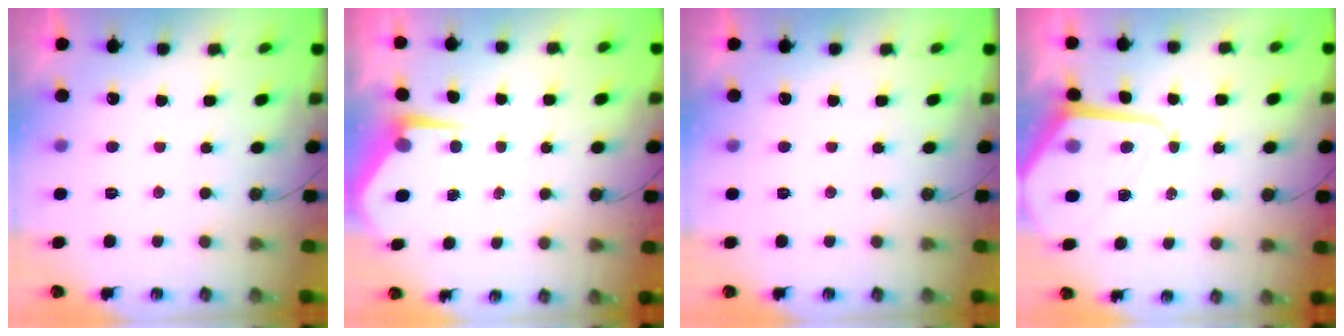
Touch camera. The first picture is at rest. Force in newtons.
{"total": 4.9, "press": 4.9, "slide": 0.2}
{"total": 0.0}
{"total": 10.4, "press": 10.4, "slide": 0.8}